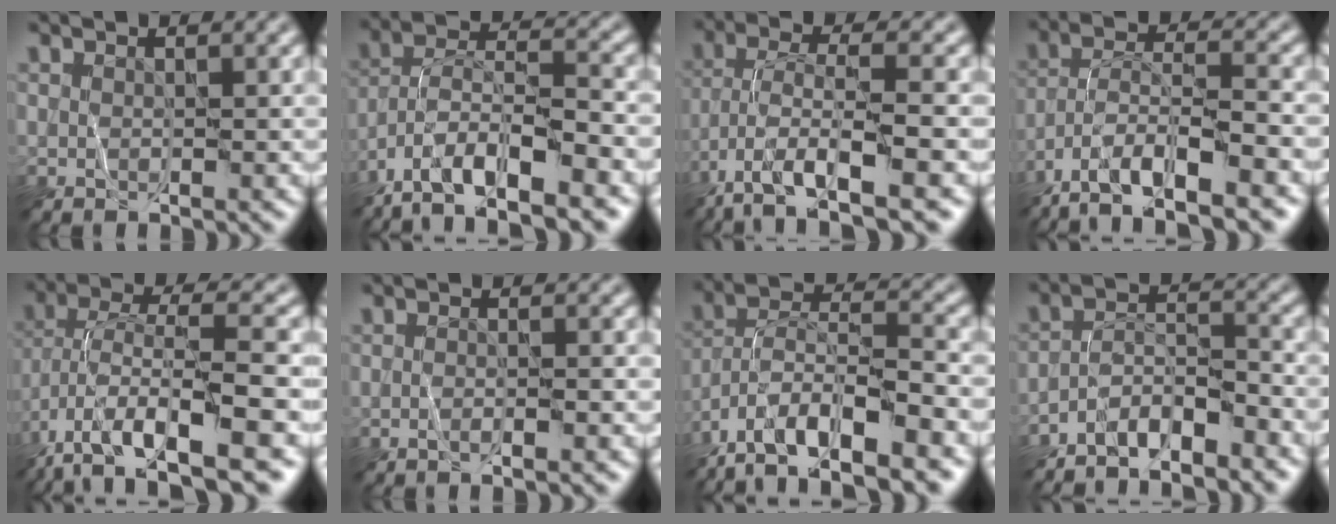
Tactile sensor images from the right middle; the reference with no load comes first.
{"total": 12.7, "force": [-9.3, 4.0, 7.7], "torque": [-0.125, 0.008, -0.148]}
{"total": 9.7, "force": [-5.8, 2.6, 7.4], "torque": [-0.139, 0.000, -0.106]}
{"total": 12.1, "force": [-9.0, 3.5, 7.3], "torque": [-0.126, -0.001, -0.144]}
{"total": 11.0, "force": [-5.0, 3.8, 9.1], "torque": [-0.176, 0.017, -0.078]}
{"total": 1.8, "force": [-0.7, 0.6, 1.6], "torque": [-0.003, 0.005, -0.021]}
{"total": 14.1, "force": [-10.1, 4.9, 8.5], "torque": [-0.142, 0.015, -0.152]}
{"total": 5.2, "force": [-4.5, 1.1, 2.3], "torque": [-0.035, 0.007, -0.083]}